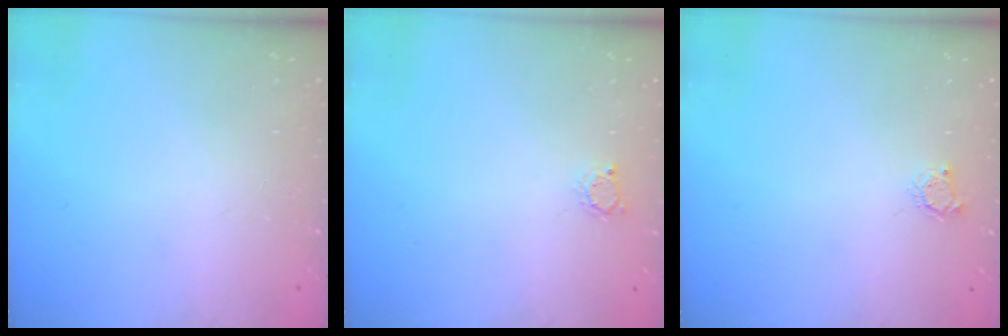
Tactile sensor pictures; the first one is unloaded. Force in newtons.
{"total": 2.4, "press": 2.3, "slide": 0.3}
{"total": 3.1, "press": 3.1, "slide": 0.4}